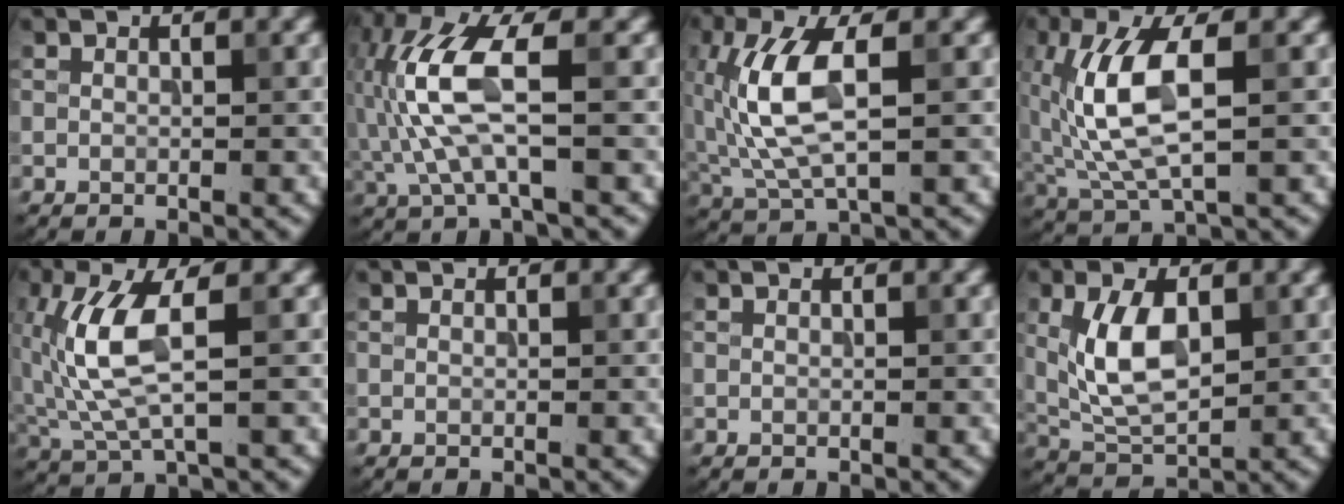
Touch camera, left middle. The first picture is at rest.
{"total": 7.5, "force": [-0.3, 2.3, 7.1], "torque": [-0.177, 0.018, -0.007]}
{"total": 7.2, "force": [0.6, 3.0, 6.5], "torque": [-0.154, 0.003, 0.015]}
{"total": 7.6, "force": [0.7, 3.1, 6.9], "torque": [-0.160, 0.001, 0.017]}
{"total": 6.5, "force": [0.7, 2.3, 6.0], "torque": [-0.151, -0.003, 0.018]}
{"total": 0.0}
{"total": 0.0}
{"total": 5.8, "force": [1.0, 3.0, 4.8], "torque": [-0.105, 0.002, 0.024]}